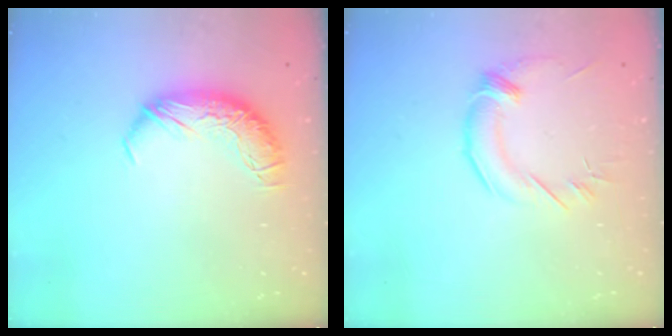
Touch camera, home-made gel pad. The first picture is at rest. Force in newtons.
{"total": 1.3, "press": 0.5, "slide": 1.2}